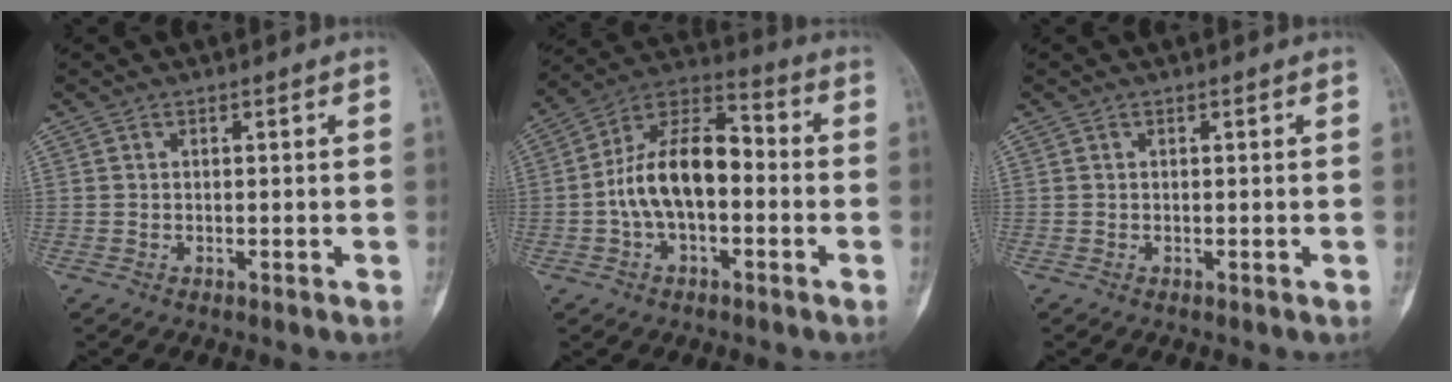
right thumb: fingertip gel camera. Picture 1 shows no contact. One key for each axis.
{"total": 14.9, "fx": -1.5, "fy": 8.3, "fz": 12.3, "tx": -0.209, "ty": 0.046, "tz": -0.036}
{"total": 0.0}